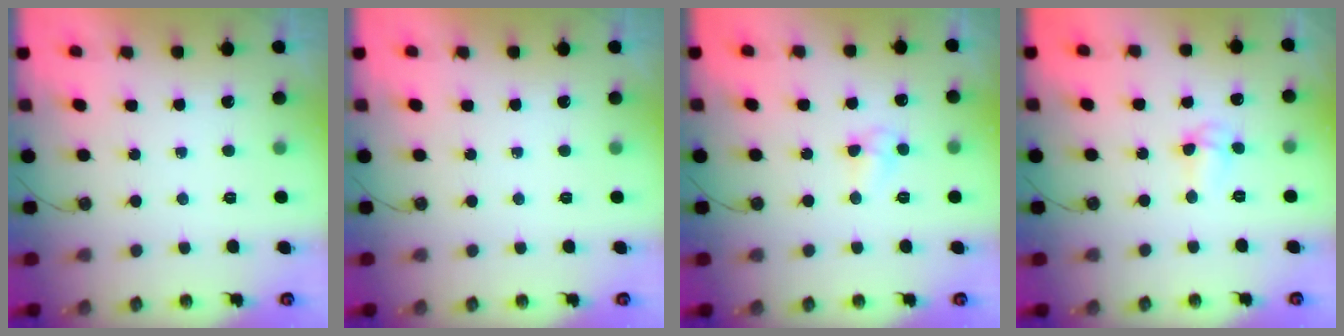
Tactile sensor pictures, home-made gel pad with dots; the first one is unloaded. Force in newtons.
{"total": 0.0}
{"total": 5.6, "press": 5.6, "slide": 0.8}
{"total": 3.5, "press": 3.4, "slide": 1.0}